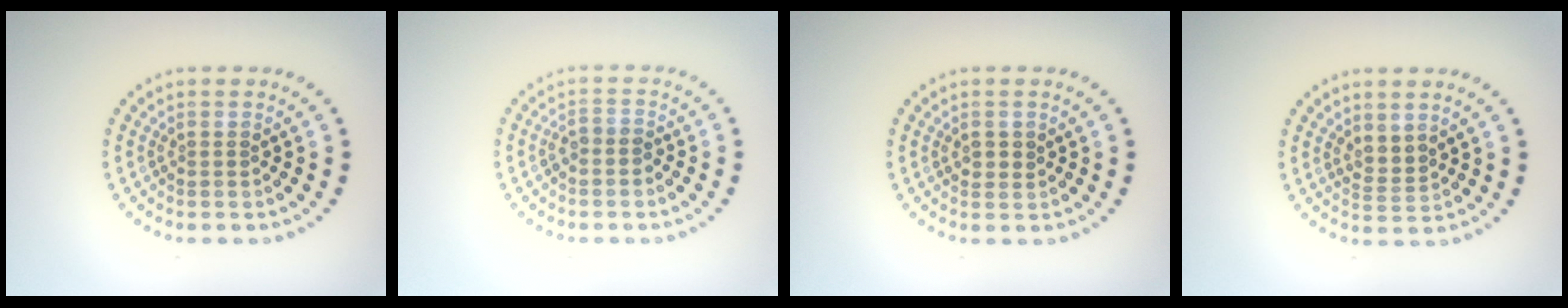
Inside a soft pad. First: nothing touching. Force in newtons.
{"total": 1.5, "press": 1.3, "slide": 0.7}
{"total": 1.1, "press": 1.1, "slide": 0.3}
{"total": 1.7, "press": 1.3, "slide": 1.1}